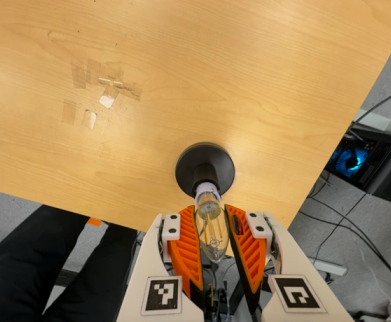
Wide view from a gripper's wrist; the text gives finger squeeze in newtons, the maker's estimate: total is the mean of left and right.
{"total": 12.1, "left": 12.1, "right": 12.1}